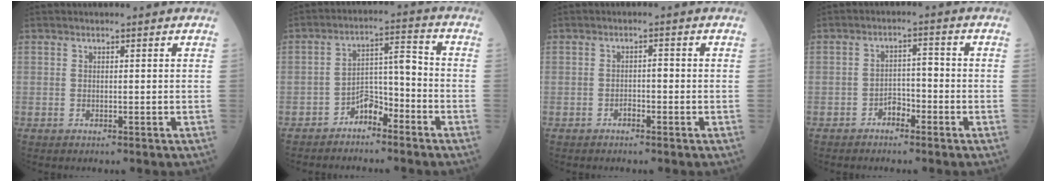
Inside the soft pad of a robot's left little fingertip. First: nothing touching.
{"total": 5.3, "force": [-3.9, 2.3, 2.8], "torque": [-0.043, 0.022, -0.073]}
{"total": 1.4, "force": [-0.9, 0.7, 0.8], "torque": [-0.009, 0.004, -0.016]}
{"total": 3.0, "force": [-2.1, 1.7, 1.4], "torque": [-0.021, 0.010, -0.037]}